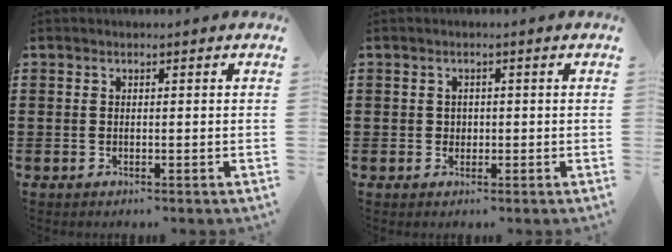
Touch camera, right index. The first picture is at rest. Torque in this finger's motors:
{"motor_torque": [1.85, 0.28, 0.00, 0.01]}